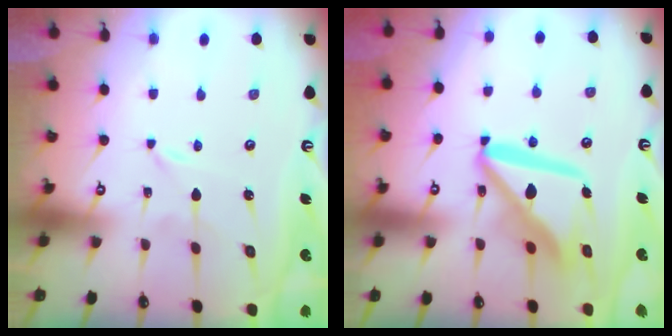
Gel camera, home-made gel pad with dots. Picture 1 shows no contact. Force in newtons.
{"total": 16.6, "press": 16.4, "slide": 2.1}